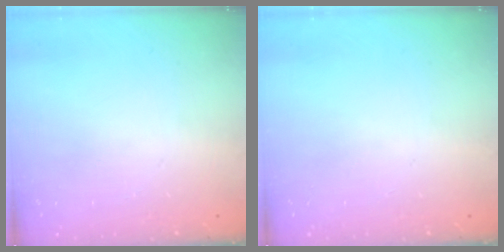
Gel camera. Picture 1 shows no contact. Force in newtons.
{"total": 0.0}